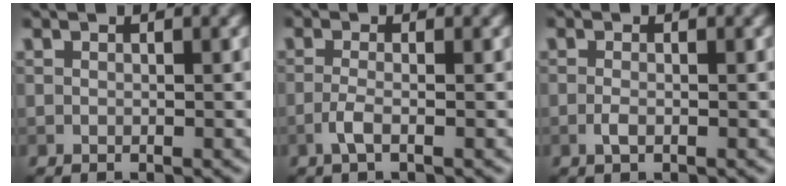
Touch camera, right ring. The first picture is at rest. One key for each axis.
{"total": 1.9, "fx": -0.7, "fy": 0.5, "fz": 1.6, "tx": -0.033, "ty": 0.002, "tz": -0.021}
{"total": 1.0, "fx": -0.3, "fy": 0.4, "fz": 0.9, "tx": -0.021, "ty": -0.002, "tz": -0.009}